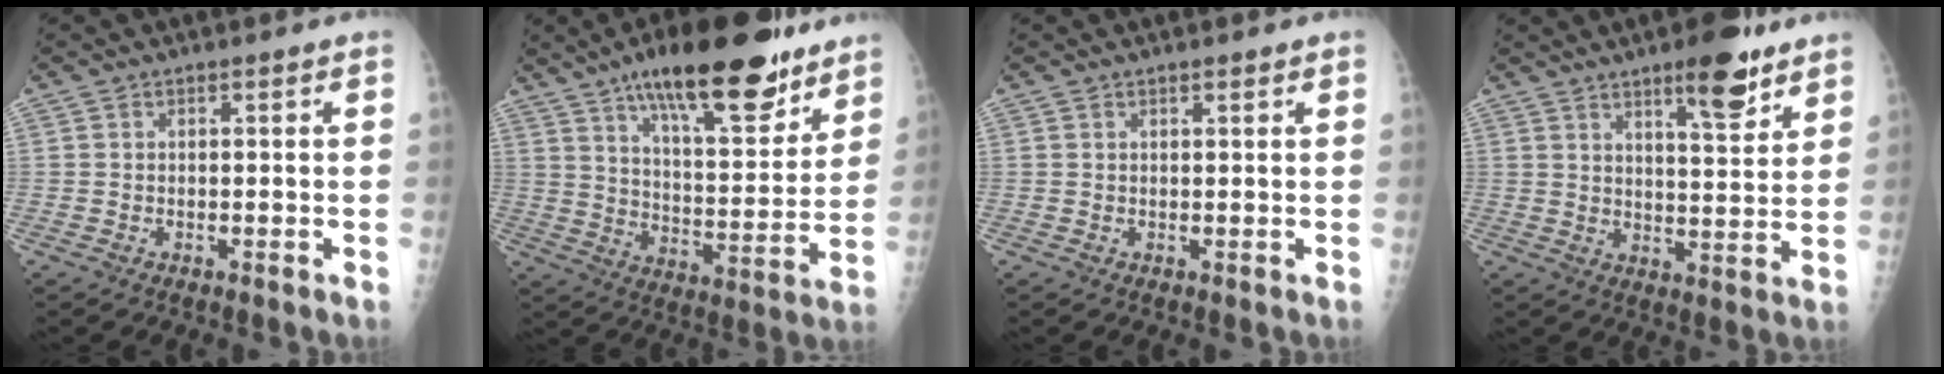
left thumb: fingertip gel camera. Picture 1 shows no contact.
{"total": 23.0, "force": [15.1, 7.6, 15.6], "torque": [-0.205, -0.060, 0.239]}
{"total": 0.9, "force": [0.6, 0.2, 0.7], "torque": [-0.010, -0.001, 0.010]}
{"total": 10.5, "force": [6.8, 2.9, 7.4], "torque": [-0.089, -0.040, 0.099]}